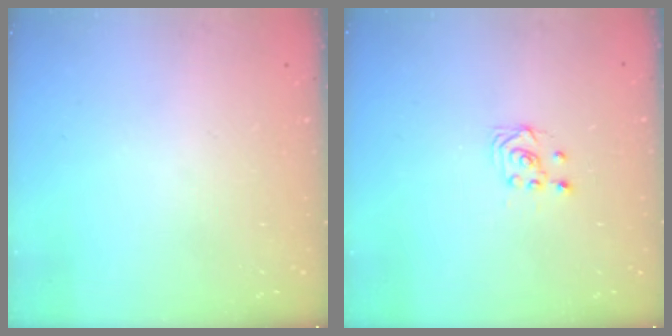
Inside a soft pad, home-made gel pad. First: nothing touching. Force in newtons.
{"total": 2.7, "press": 2.4, "slide": 1.3}